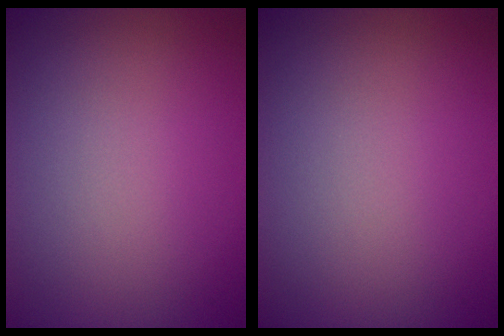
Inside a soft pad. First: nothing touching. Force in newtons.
{"total": 0.0}